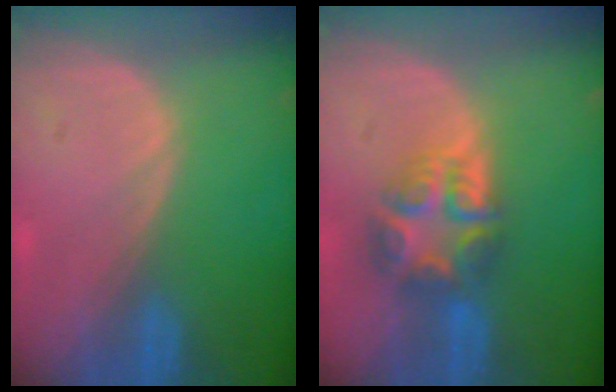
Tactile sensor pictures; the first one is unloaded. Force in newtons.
{"total": 7.7, "press": 6.7, "slide": 3.7}